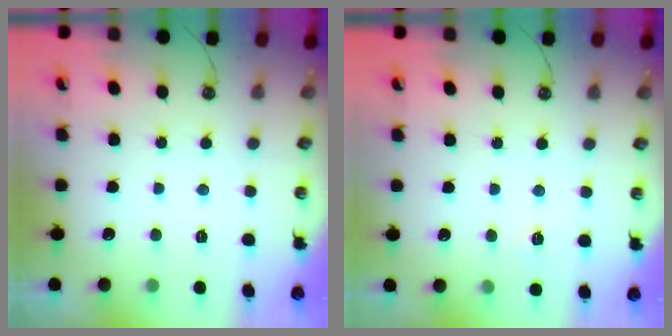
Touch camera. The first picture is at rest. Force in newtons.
{"total": 2.7, "press": 2.6, "slide": 0.3}